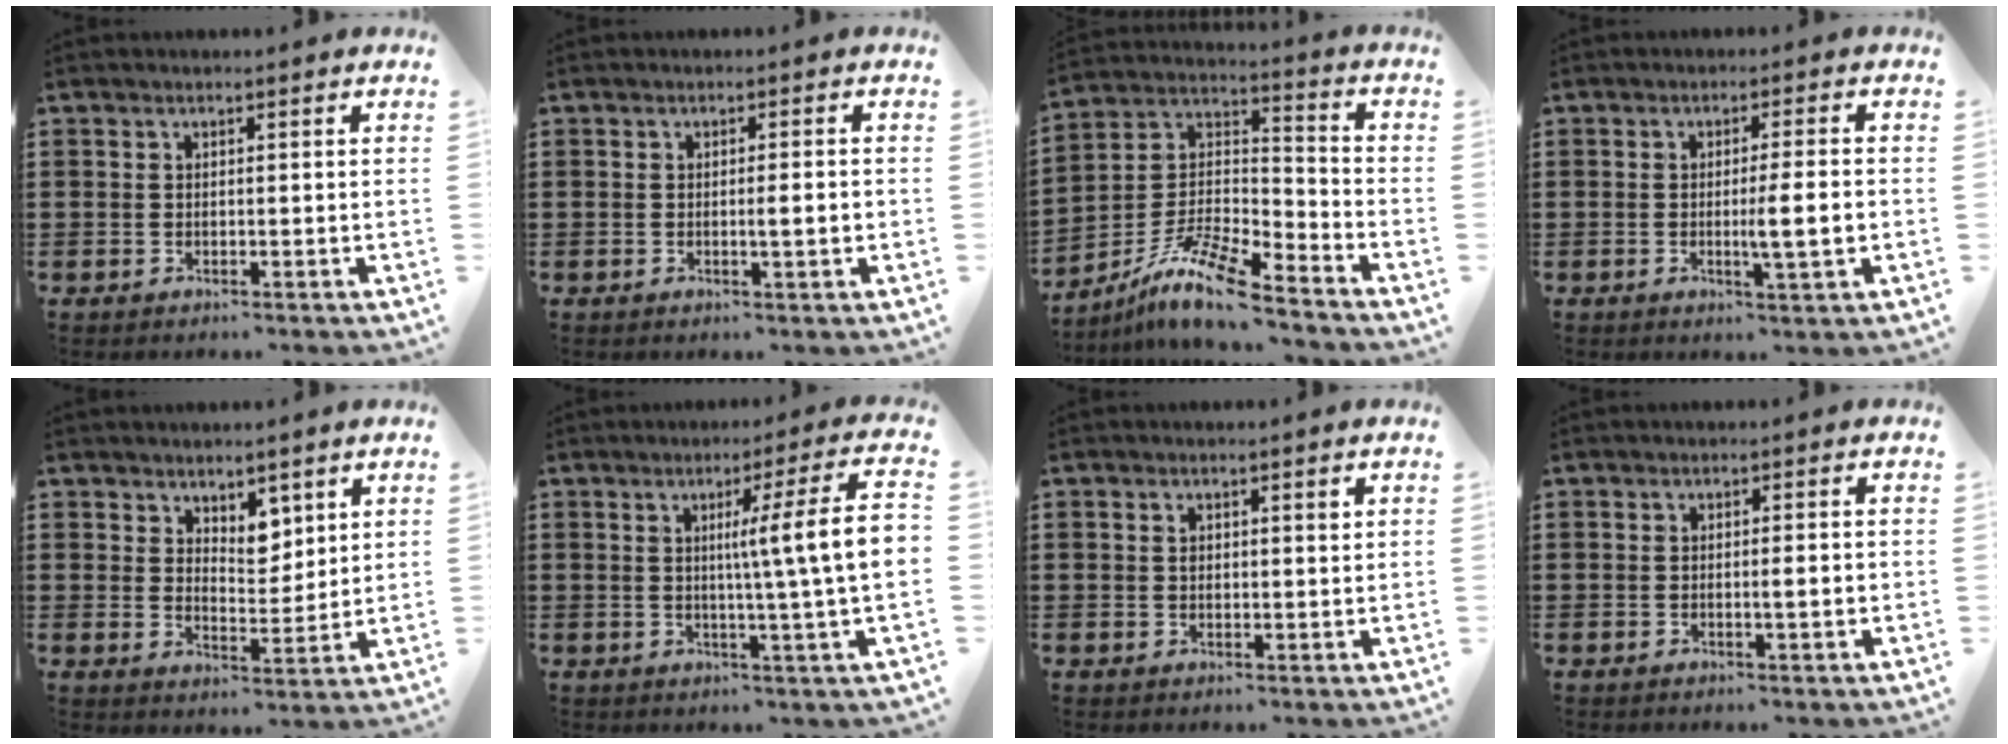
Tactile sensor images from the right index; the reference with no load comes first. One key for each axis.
{"total": 2.3, "fx": -0.3, "fy": 0.1, "fz": 2.3, "tx": -0.037, "ty": -0.004, "tz": -0.006}
{"total": 11.0, "fx": -9.1, "fy": 1.6, "fz": 6.0, "tx": -0.131, "ty": 0.007, "tz": -0.186}
{"total": 4.9, "fx": -0.7, "fy": 0.2, "fz": 4.9, "tx": -0.082, "ty": -0.006, "tz": -0.014}
{"total": 4.6, "fx": 3.5, "fy": 2.5, "fz": 1.6, "tx": -0.035, "ty": -0.005, "tz": 0.063}
{"total": 9.9, "fx": 0.9, "fy": -0.4, "fz": 9.9, "tx": -0.163, "ty": -0.012, "tz": 0.006}
{"total": 1.4, "fx": 0.5, "fy": 0.7, "fz": 1.1, "tx": -0.016, "ty": 0.002, "tz": 0.006}
{"total": 1.8, "fx": -0.2, "fy": 0.1, "fz": 1.8, "tx": -0.029, "ty": -0.003, "tz": -0.004}